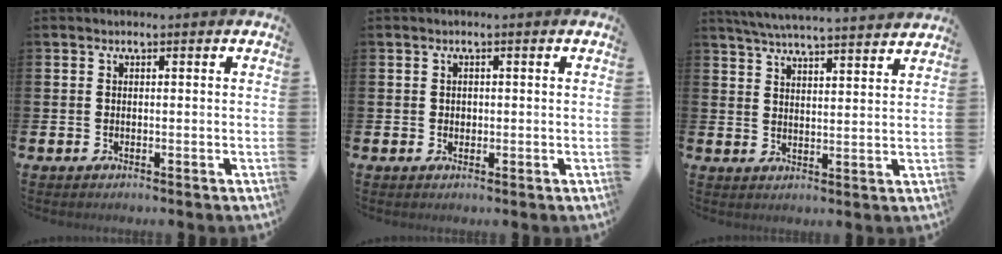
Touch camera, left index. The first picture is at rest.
{"total": 0.9, "force": [0.4, 0.7, 0.3], "torque": [0.010, 0.001, 0.002]}
{"total": 5.8, "force": [5.6, -0.2, 1.2], "torque": [-0.031, -0.038, 0.098]}